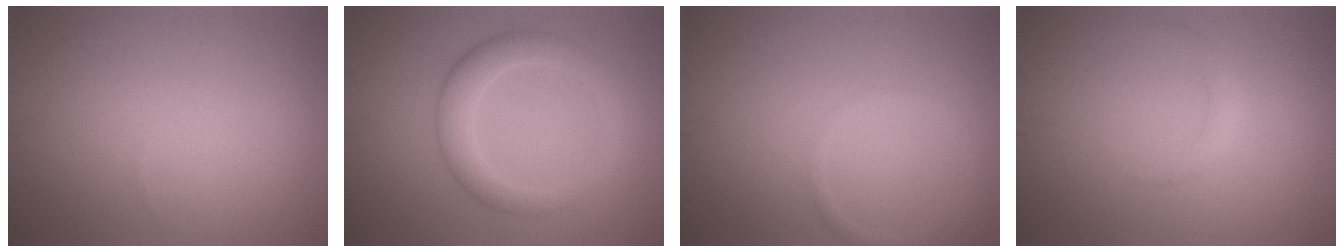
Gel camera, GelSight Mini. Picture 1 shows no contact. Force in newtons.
{"total": 4.1, "press": 4.1, "slide": 0.2}
{"total": 1.4, "press": 1.4, "slide": 0.1}
{"total": 1.1, "press": 1.1, "slide": 0.1}